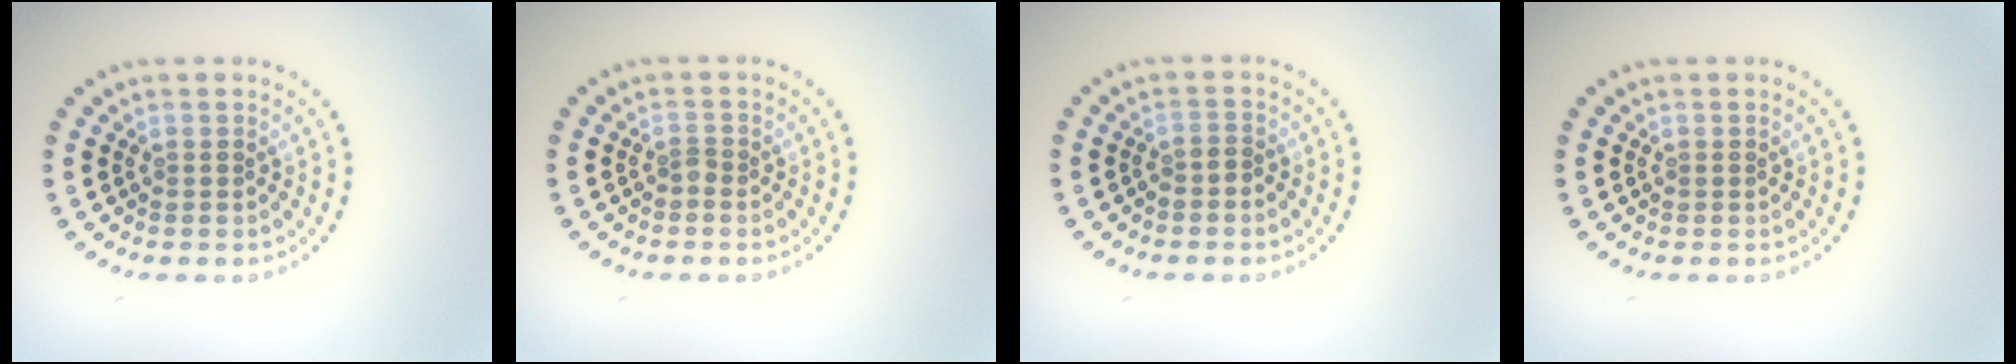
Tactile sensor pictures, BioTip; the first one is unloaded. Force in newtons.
{"total": 0.8, "press": 0.5, "slide": 0.6}
{"total": 0.9, "press": 0.6, "slide": 0.7}
{"total": 0.0}